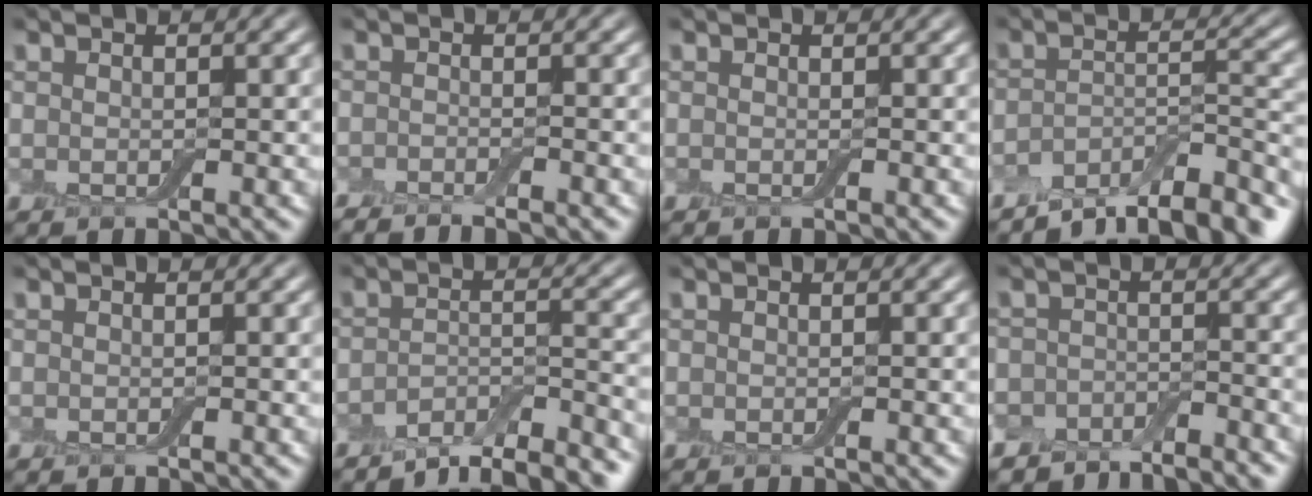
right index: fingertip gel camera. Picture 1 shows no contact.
{"total": 2.1, "force": [-2.0, 0.1, 0.7], "torque": [-0.014, 0.003, -0.033]}
{"total": 0.0}
{"total": 7.7, "force": [-6.5, 2.1, 3.6], "torque": [-0.049, -0.005, -0.107]}
{"total": 0.0}
{"total": 6.4, "force": [-5.5, 1.5, 2.9], "torque": [-0.048, -0.002, -0.087]}
{"total": 0.0}
{"total": 3.9, "force": [-3.6, 1.4, 0.5], "torque": [-0.001, 0.000, -0.064]}